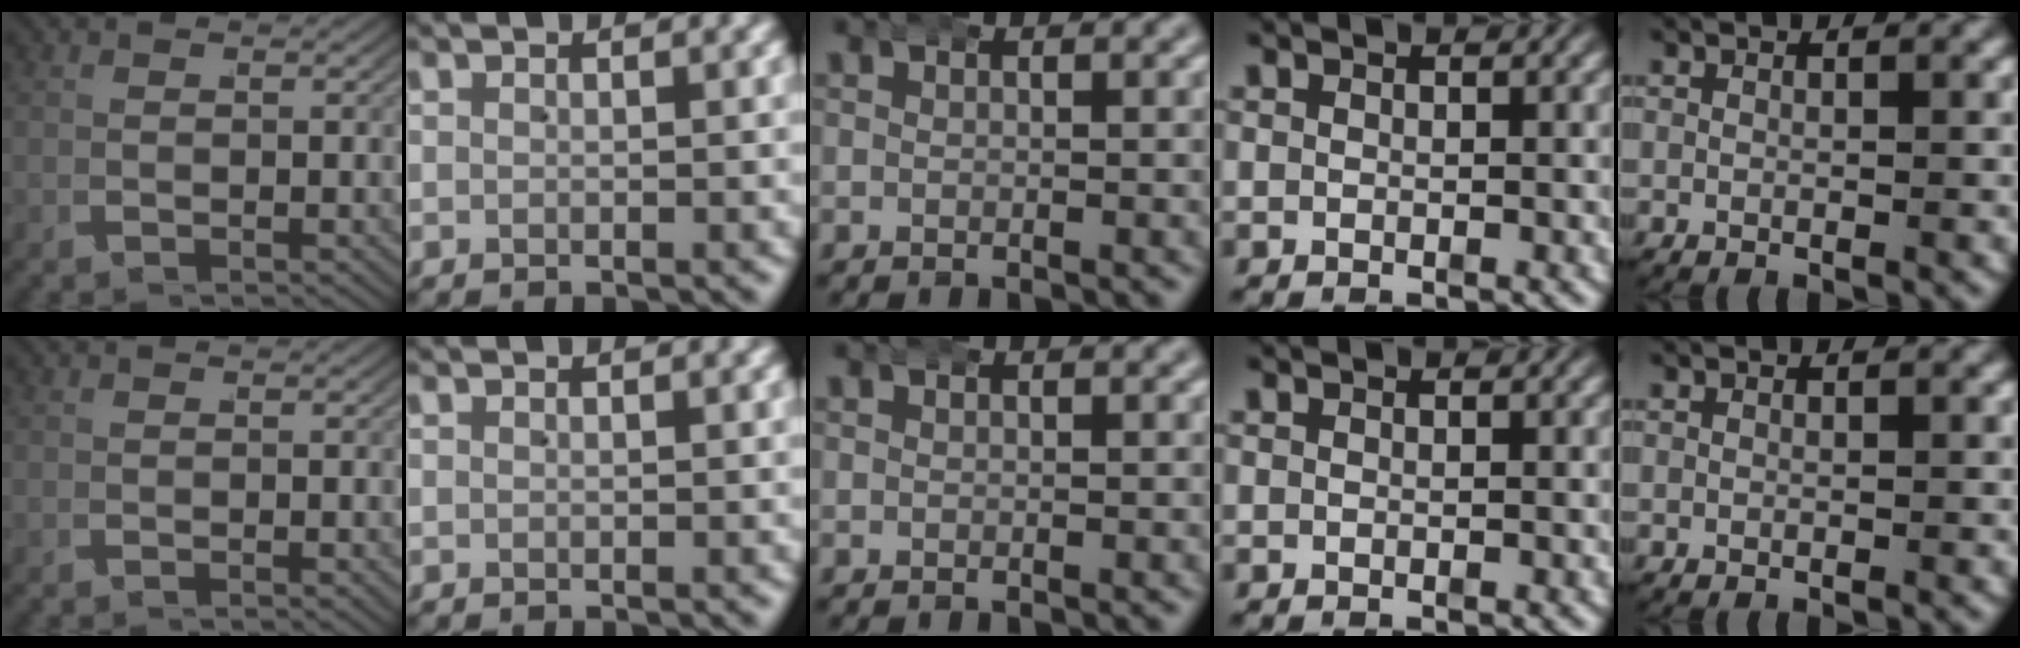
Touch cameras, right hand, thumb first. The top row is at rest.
{}